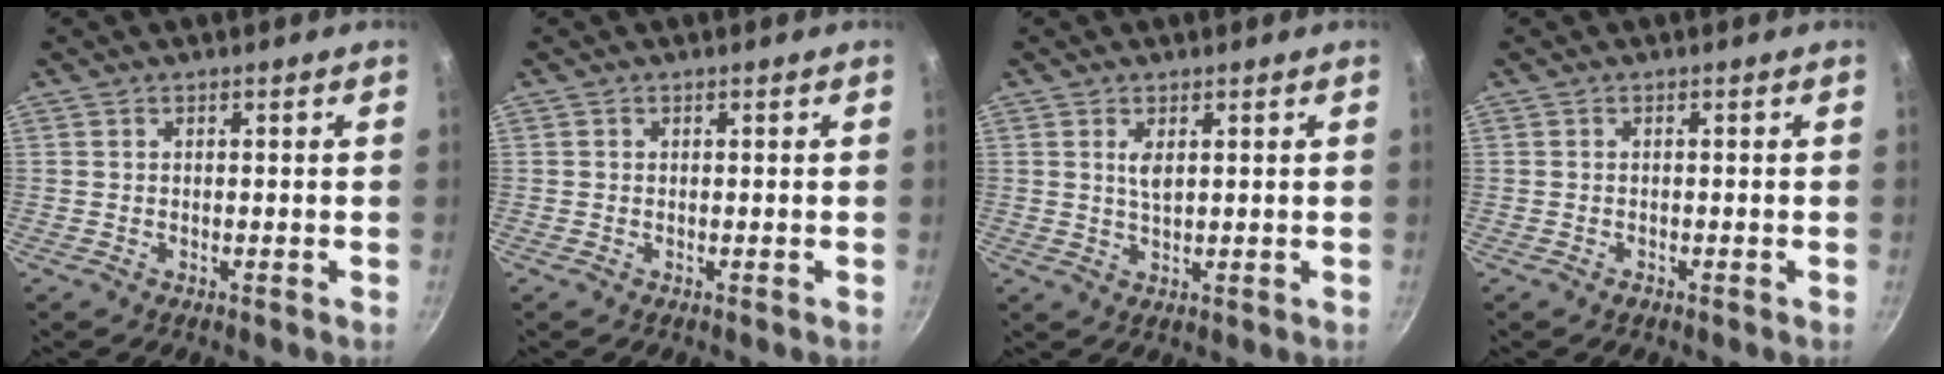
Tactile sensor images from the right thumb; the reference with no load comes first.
{"total": 0.0}
{"total": 2.8, "force": [0.9, 1.2, 2.3], "torque": [-0.042, -0.006, 0.019]}
{"total": 0.8, "force": [-0.5, 0.4, 0.3], "torque": [-0.009, 0.003, -0.009]}